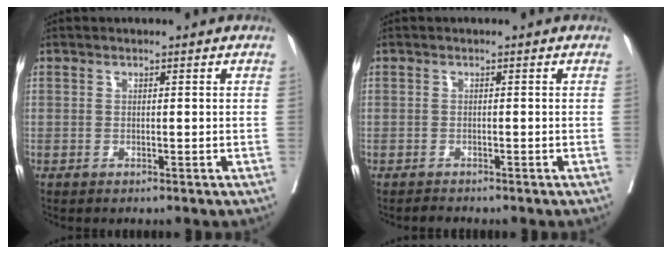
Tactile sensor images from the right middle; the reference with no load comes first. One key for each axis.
{"total": 0.8, "fx": -0.8, "fy": 0.1, "fz": -0.2, "tx": -0.005, "ty": -0.006, "tz": -0.014}